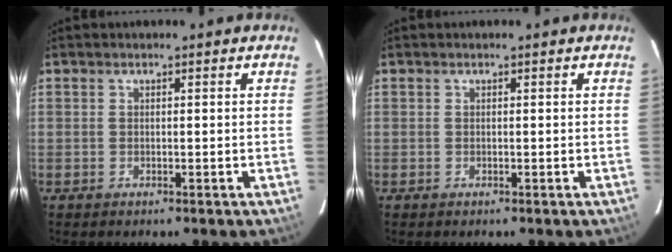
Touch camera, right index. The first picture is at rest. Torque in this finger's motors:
{"motor_torque": [0.00, 0.00, 0.00, 0.01]}